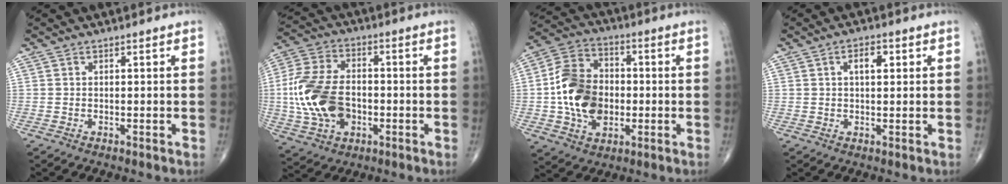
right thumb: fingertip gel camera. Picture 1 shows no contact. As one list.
[{"total": 16.5, "force": [-2.3, 10.9, 12.2], "torque": [-0.243, 0.015, -0.038]}, {"total": 15.6, "force": [-0.7, 10.2, 11.7], "torque": [-0.213, 0.013, -0.011]}, {"total": 3.6, "force": [1.0, 1.7, 3.0], "torque": [-0.045, 0.004, 0.014]}]